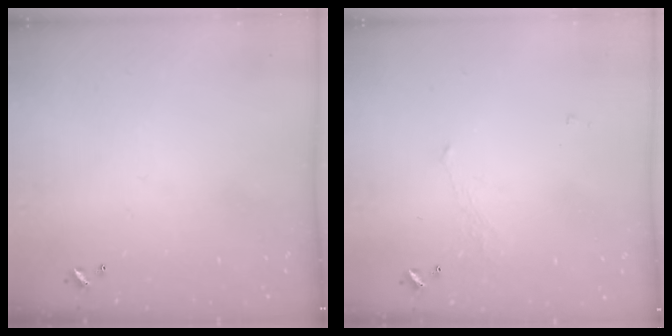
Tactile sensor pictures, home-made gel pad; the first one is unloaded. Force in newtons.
{"total": 1.1, "press": 0.8, "slide": 0.7}